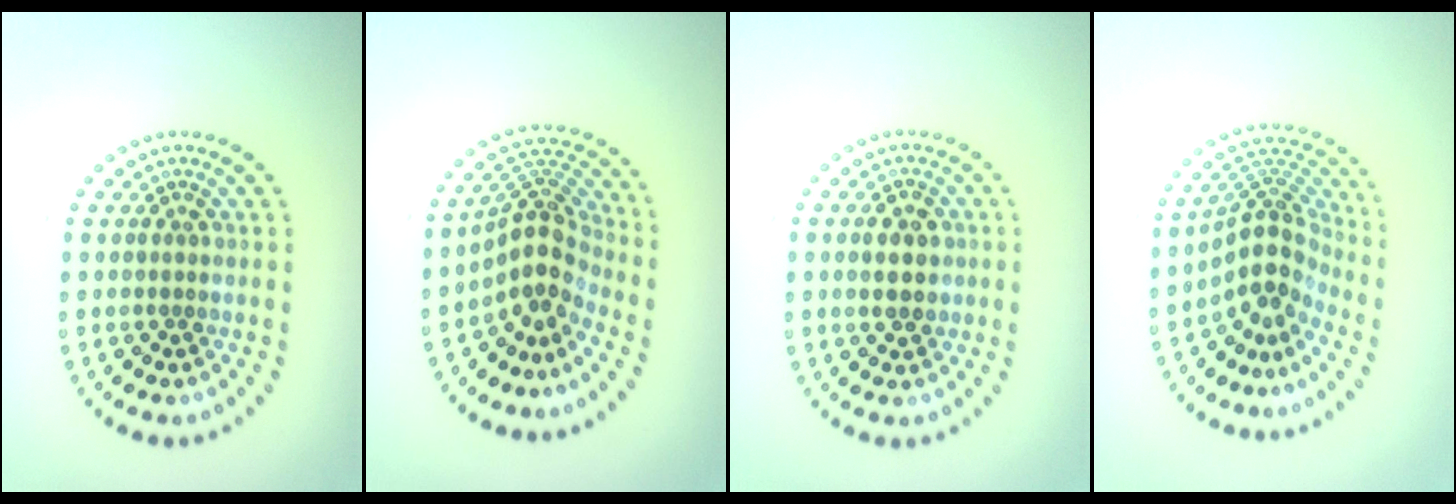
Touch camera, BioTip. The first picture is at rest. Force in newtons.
{"total": 4.1, "press": 2.9, "slide": 2.9}
{"total": 2.8, "press": 2.8, "slide": 0.4}
{"total": 4.4, "press": 3.1, "slide": 3.1}